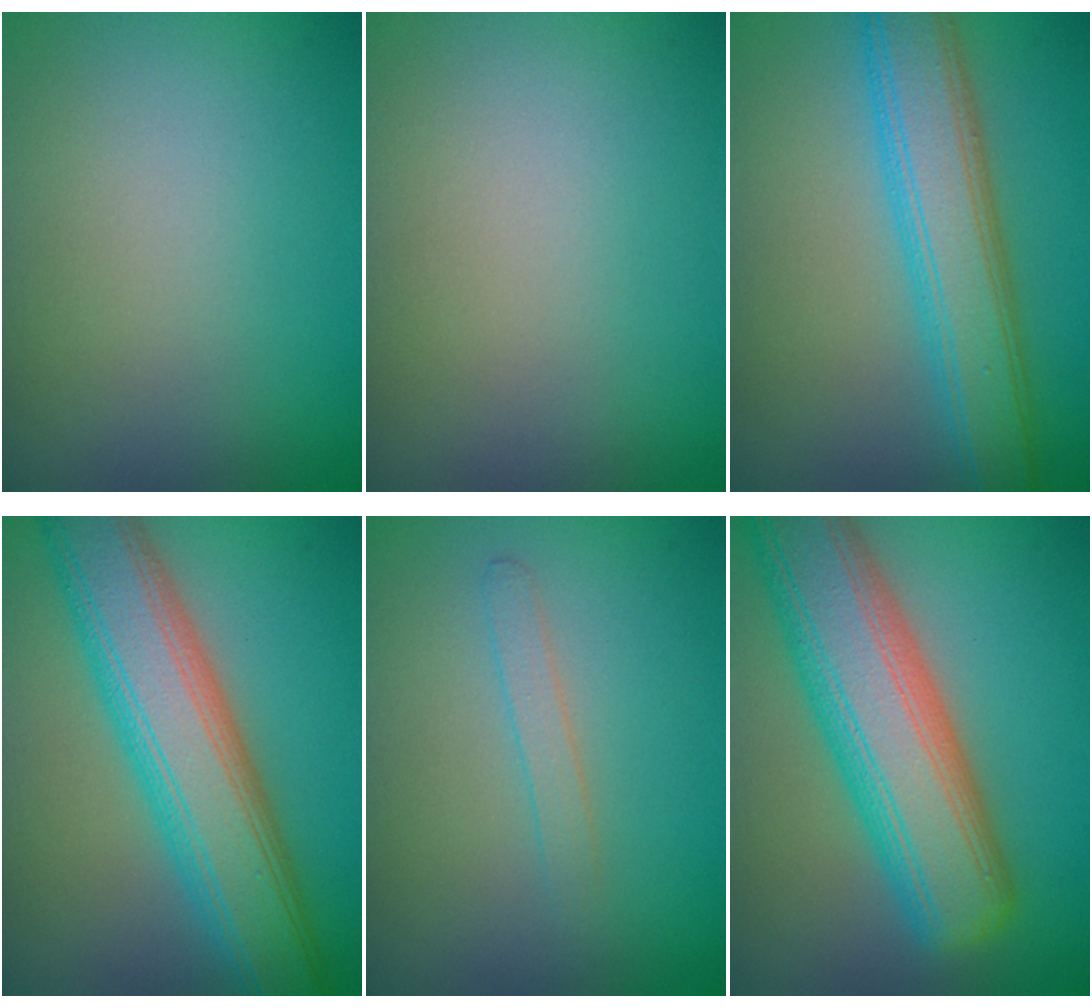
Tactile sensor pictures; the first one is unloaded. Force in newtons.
{"total": 0.0}
{"total": 6.4, "press": 6.4, "slide": 0.2}
{"total": 9.4, "press": 9.4, "slide": 0.1}
{"total": 1.2, "press": 1.2, "slide": 0.1}
{"total": 10.8, "press": 10.8, "slide": 0.4}